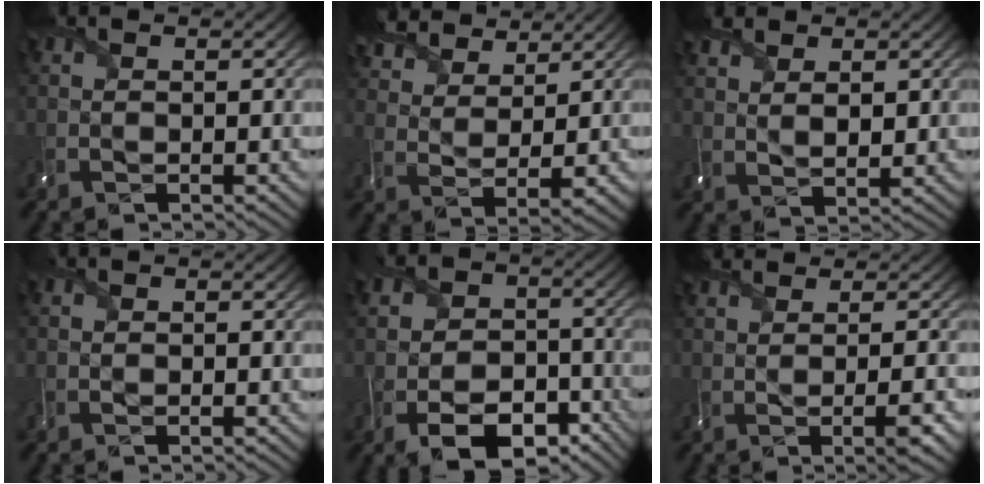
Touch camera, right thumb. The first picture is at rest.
{"total": 7.9, "force": [6.2, 2.8, 3.9], "torque": [-0.097, 0.019, 0.110]}
{"total": 4.1, "force": [2.7, 2.2, 2.2], "torque": [-0.050, 0.000, 0.050]}
{"total": 1.0, "force": [-0.9, 0.0, -0.4], "torque": [0.014, -0.003, -0.020]}
{"total": 10.2, "force": [-5.3, 6.8, 5.5], "torque": [-0.076, -0.022, -0.095]}
{"total": 4.3, "force": [0.8, 1.0, 4.1], "torque": [-0.037, 0.019, -0.008]}